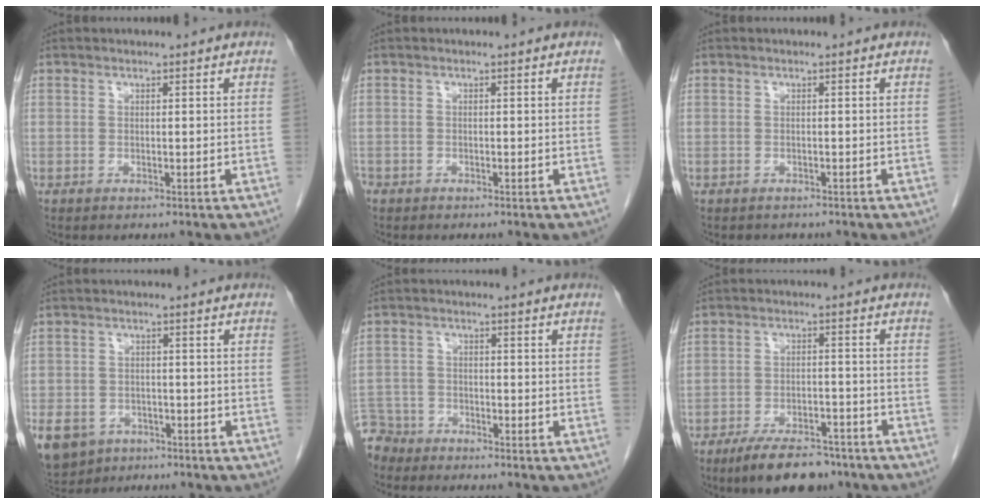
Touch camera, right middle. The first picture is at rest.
{"total": 1.1, "force": [-0.8, 0.7, 0.2], "torque": [-0.012, 0.000, -0.017]}
{"total": 1.5, "force": [-1.3, 0.7, 0.2], "torque": [-0.011, -0.001, -0.017]}
{"total": 13.0, "force": [-7.6, 9.5, 4.7], "torque": [-0.140, -0.010, -0.109]}
{"total": 5.8, "force": [-5.2, 2.3, -0.7], "torque": [0.014, -0.005, -0.104]}
{"total": 10.1, "force": [-8.0, 3.6, 5.1], "torque": [-0.077, -0.006, -0.130]}